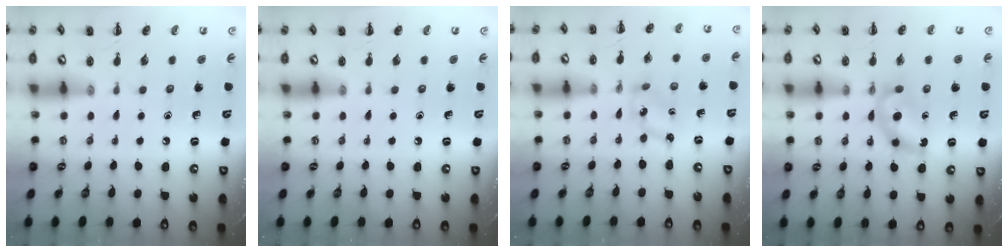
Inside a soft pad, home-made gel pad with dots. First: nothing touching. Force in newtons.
{"total": 0.0}
{"total": 2.1, "press": 2.0, "slide": 0.4}
{"total": 6.2, "press": 6.2, "slide": 0.9}